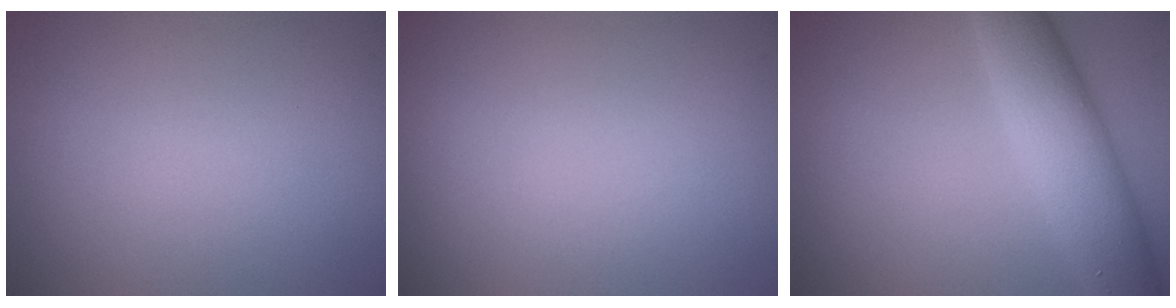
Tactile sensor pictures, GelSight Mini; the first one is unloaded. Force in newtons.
{"total": 0.0}
{"total": 7.1, "press": 7.1, "slide": 0.3}